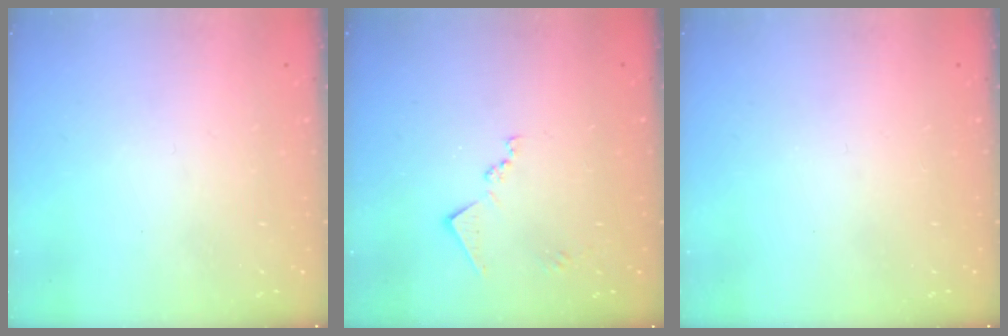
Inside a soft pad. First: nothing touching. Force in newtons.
{"total": 10.2, "press": 10.2, "slide": 0.5}
{"total": 0.0}